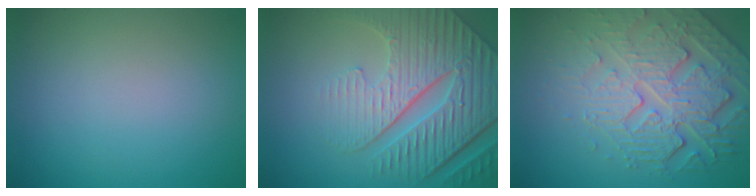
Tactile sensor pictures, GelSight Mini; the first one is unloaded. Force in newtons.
{"total": 8.0, "press": 6.2, "slide": 5.1}
{"total": 5.8, "press": 5.0, "slide": 2.9}